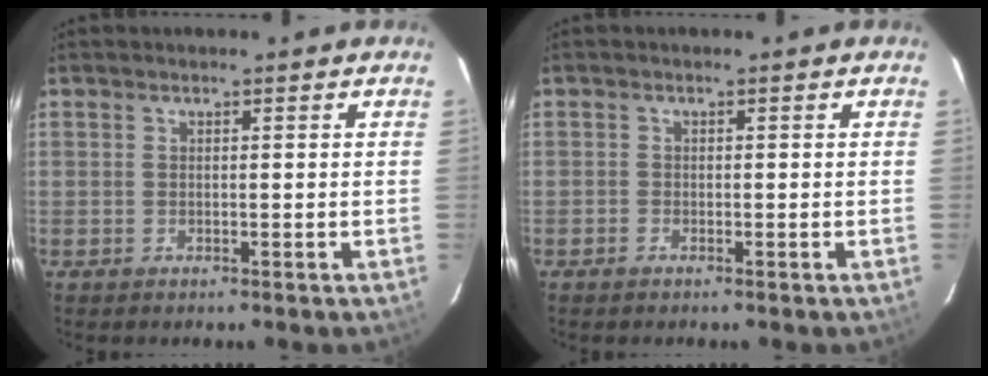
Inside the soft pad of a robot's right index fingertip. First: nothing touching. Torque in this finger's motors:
{"motor_torque": [0.09, -0.10, 0.00, 0.01]}